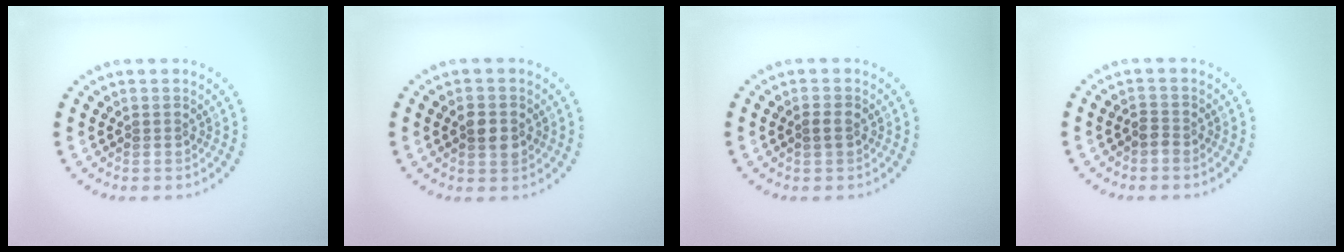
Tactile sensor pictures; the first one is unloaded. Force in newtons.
{"total": 2.5, "press": 2.5, "slide": 0.1}
{"total": 1.2, "press": 1.2, "slide": 0.1}
{"total": 1.0, "press": 0.8, "slide": 0.6}